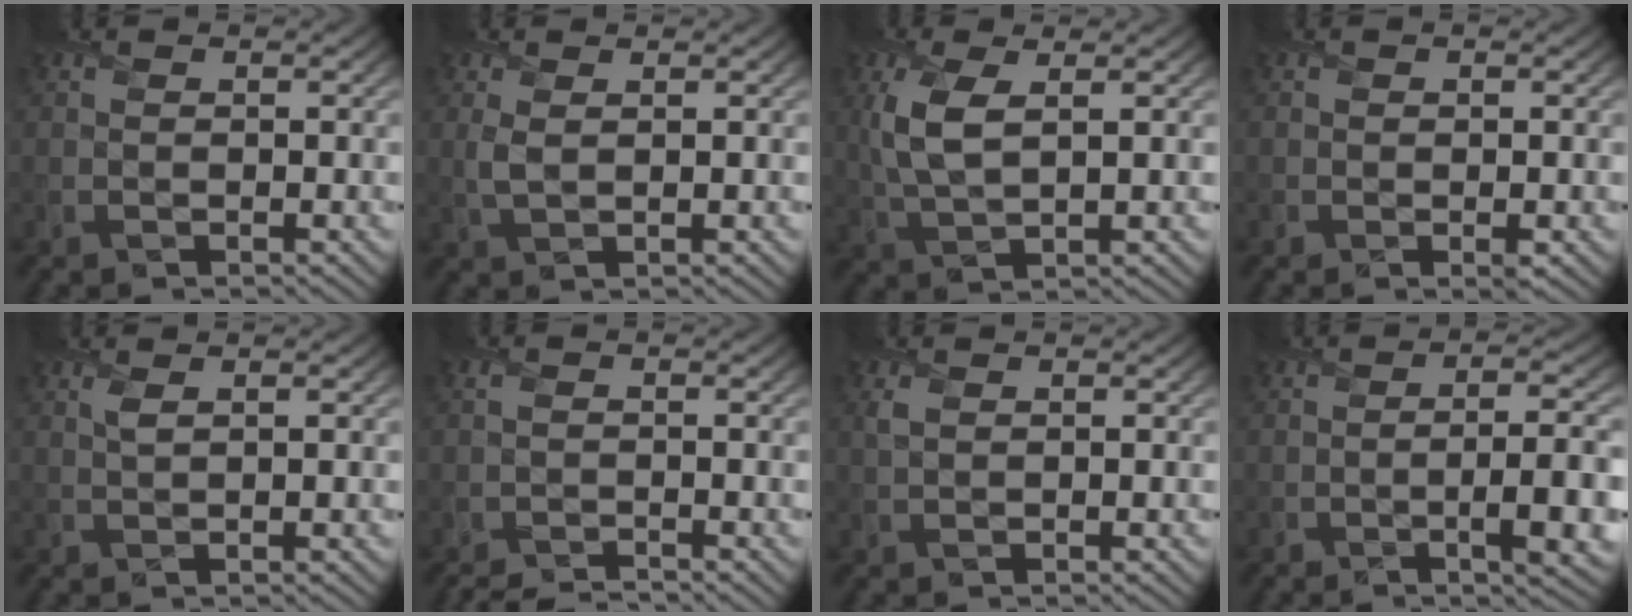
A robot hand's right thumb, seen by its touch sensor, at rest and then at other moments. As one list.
[{"total": 1.7, "force": [0.6, 0.6, 1.4], "torque": [-0.039, -0.001, 0.016]}, {"total": 5.8, "force": [1.4, 2.3, 5.1], "torque": [-0.128, 0.002, 0.031]}, {"total": 1.3, "force": [-0.3, 0.8, 0.9], "torque": [-0.014, -0.007, -0.003]}, {"total": 1.2, "force": [0.7, 0.2, 0.9], "torque": [-0.024, 0.001, 0.014]}, {"total": 2.0, "force": [-1.8, 0.4, 0.9], "torque": [-0.016, -0.010, -0.041]}, {"total": 1.0, "force": [0.5, 0.5, 0.7], "torque": [-0.021, -0.001, 0.014]}, {"total": 6.9, "force": [-1.9, 2.1, 6.3], "torque": [-0.096, -0.009, -0.026]}]